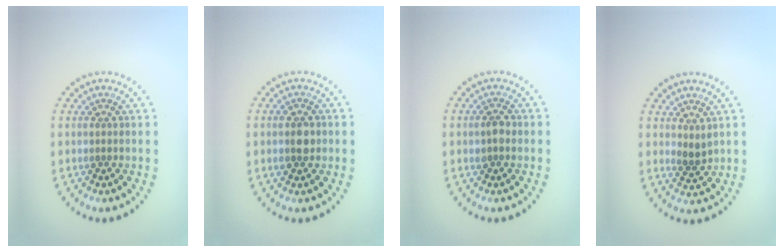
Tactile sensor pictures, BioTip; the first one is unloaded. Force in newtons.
{"total": 2.5, "press": 2.5, "slide": 0.1}
{"total": 1.4, "press": 1.4, "slide": 0.1}
{"total": 1.2, "press": 1.0, "slide": 0.8}